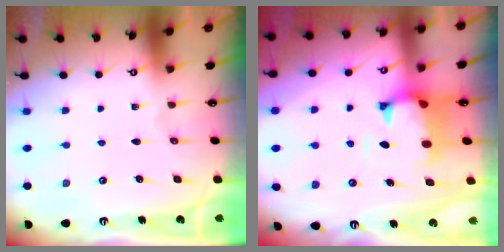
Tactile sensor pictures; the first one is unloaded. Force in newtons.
{"total": 1.3, "press": 0.1, "slide": 1.2}